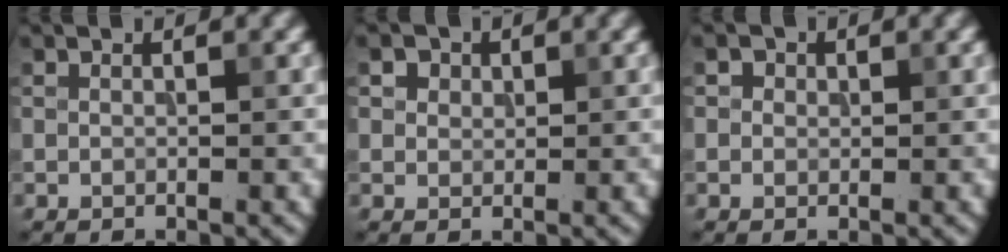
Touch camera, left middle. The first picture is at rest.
{"total": 3.4, "force": [2.0, 2.3, 1.5], "torque": [-0.037, 0.007, 0.026]}
{"total": 1.3, "force": [0.6, 1.0, 0.5], "torque": [-0.005, 0.002, -0.004]}